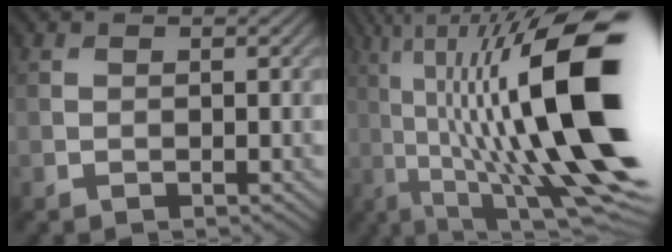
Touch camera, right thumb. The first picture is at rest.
{"total": 20.4, "force": [1.2, 5.5, 19.5], "torque": [-0.311, 0.031, 0.030]}